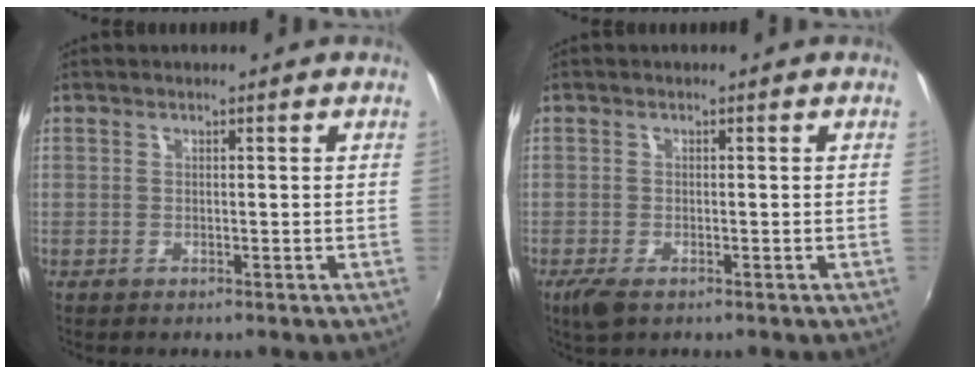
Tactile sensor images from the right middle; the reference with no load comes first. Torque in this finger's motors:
{"motor_torque": [0.50, -0.56, 0.13, 0.04]}